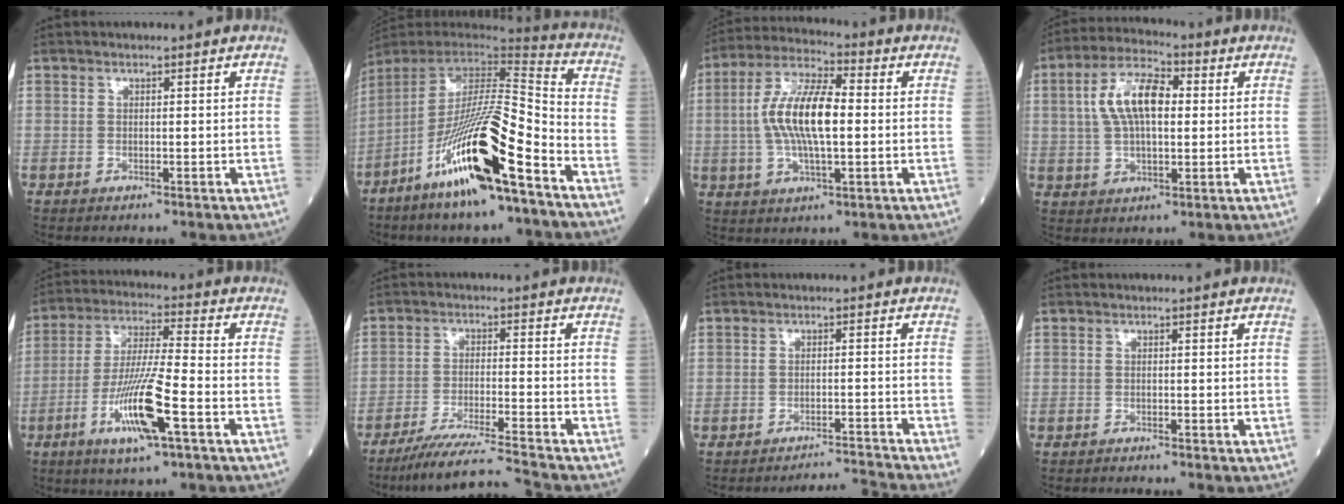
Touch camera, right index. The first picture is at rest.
{"total": 20.8, "force": [-11.0, 2.3, 17.5], "torque": [-0.320, -0.035, -0.202]}
{"total": 12.2, "force": [0.1, 3.6, 11.6], "torque": [-0.236, 0.014, -0.001]}
{"total": 10.1, "force": [1.7, 4.3, 8.9], "torque": [-0.181, 0.024, 0.028]}
{"total": 12.3, "force": [-5.0, 0.7, 11.2], "torque": [-0.219, -0.015, -0.092]}
{"total": 10.2, "force": [-9.2, -2.2, 4.0], "torque": [-0.061, -0.022, -0.162]}
{"total": 5.5, "force": [-4.6, -3.0, -0.8], "torque": [0.013, 0.000, -0.072]}
{"total": 1.4, "force": [-1.3, -0.3, 0.3], "torque": [-0.006, 0.000, -0.018]}